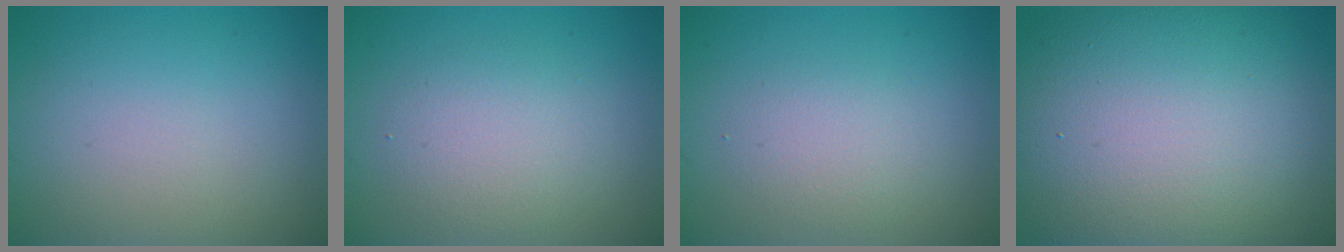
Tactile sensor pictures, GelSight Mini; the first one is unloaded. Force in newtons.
{"total": 3.2, "press": 3.2, "slide": 0.2}
{"total": 2.1, "press": 2.1, "slide": 0.0}
{"total": 17.0, "press": 16.9, "slide": 1.2}